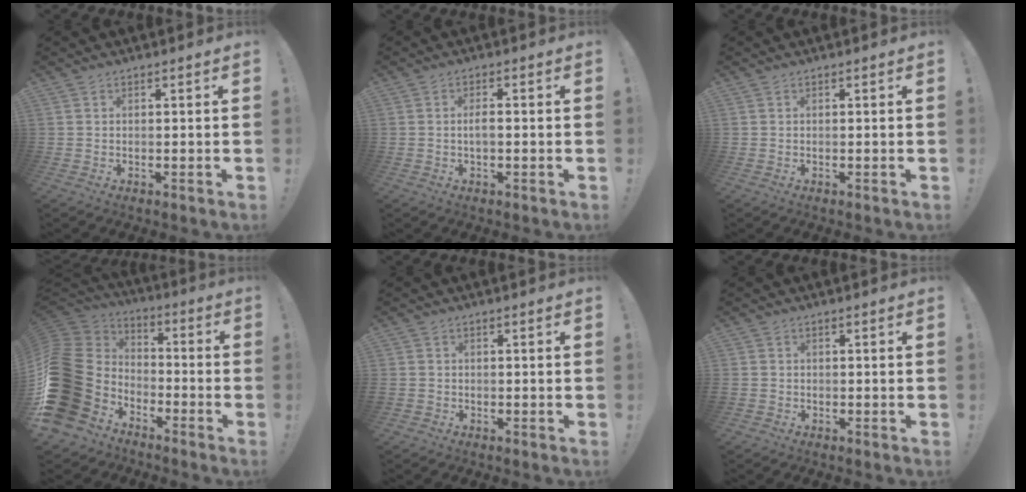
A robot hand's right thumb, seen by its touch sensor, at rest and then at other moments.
{"total": 2.7, "force": [-0.6, 0.7, 2.5], "torque": [-0.057, 0.004, -0.013]}
{"total": 0.0}
{"total": 21.6, "force": [-6.2, 16.5, 12.5], "torque": [-0.212, 0.022, -0.058]}
{"total": 1.5, "force": [-0.9, 1.1, 0.5], "torque": [-0.006, 0.005, -0.017]}
{"total": 1.4, "force": [-0.9, 1.0, 0.4], "torque": [-0.005, 0.005, -0.017]}